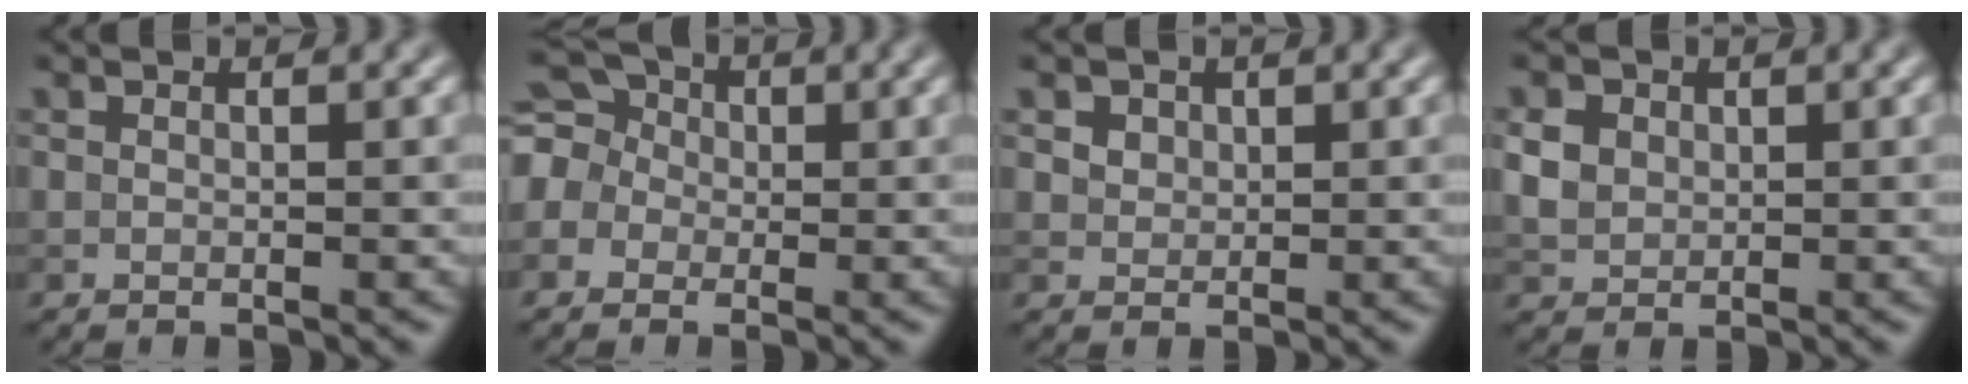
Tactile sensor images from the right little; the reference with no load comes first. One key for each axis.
{"total": 5.3, "fx": 0.3, "fy": 4.9, "fz": 2.2, "tx": -0.052, "ty": 0.030, "tz": -0.034}
{"total": 2.8, "fx": 1.6, "fy": 1.9, "fz": 1.2, "tx": -0.036, "ty": 0.003, "tz": 0.032}
{"total": 2.4, "fx": 0.5, "fy": 2.0, "fz": 1.1, "tx": -0.028, "ty": 0.001, "tz": 0.011}